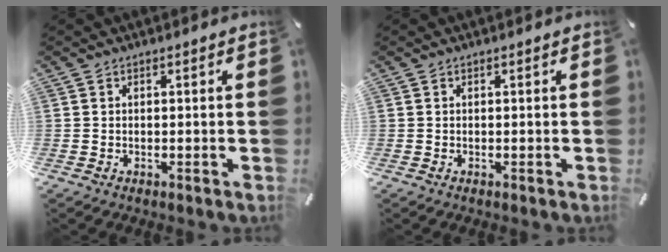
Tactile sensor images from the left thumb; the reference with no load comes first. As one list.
[{"total": 0.0}]